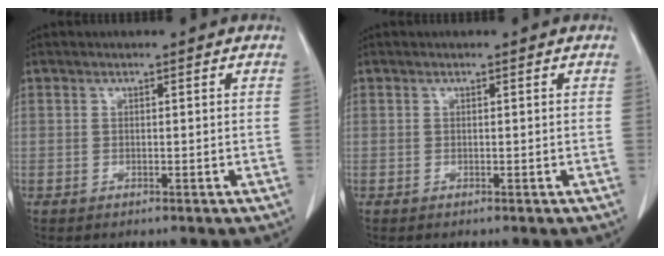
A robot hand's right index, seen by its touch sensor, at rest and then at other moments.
{"total": 0.0}